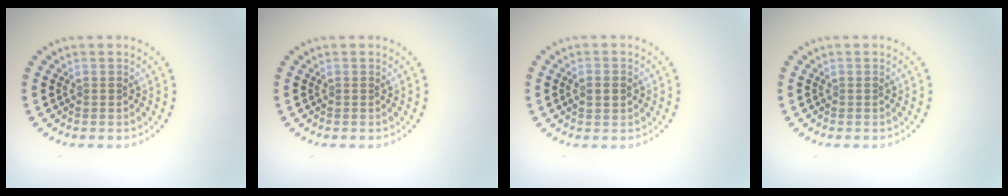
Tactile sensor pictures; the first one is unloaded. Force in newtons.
{"total": 0.0}
{"total": 2.2, "press": 2.2, "slide": 0.1}
{"total": 0.0}